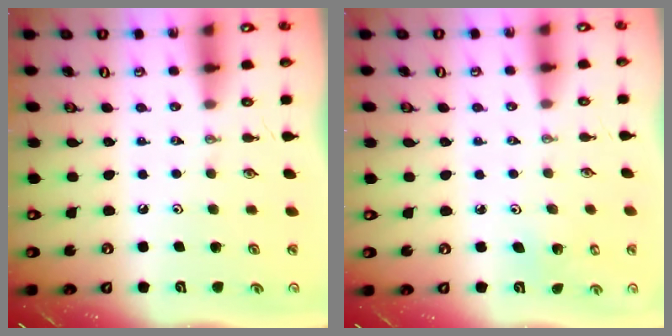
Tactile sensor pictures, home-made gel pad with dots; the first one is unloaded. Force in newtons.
{"total": 2.8, "press": 2.8, "slide": 0.2}